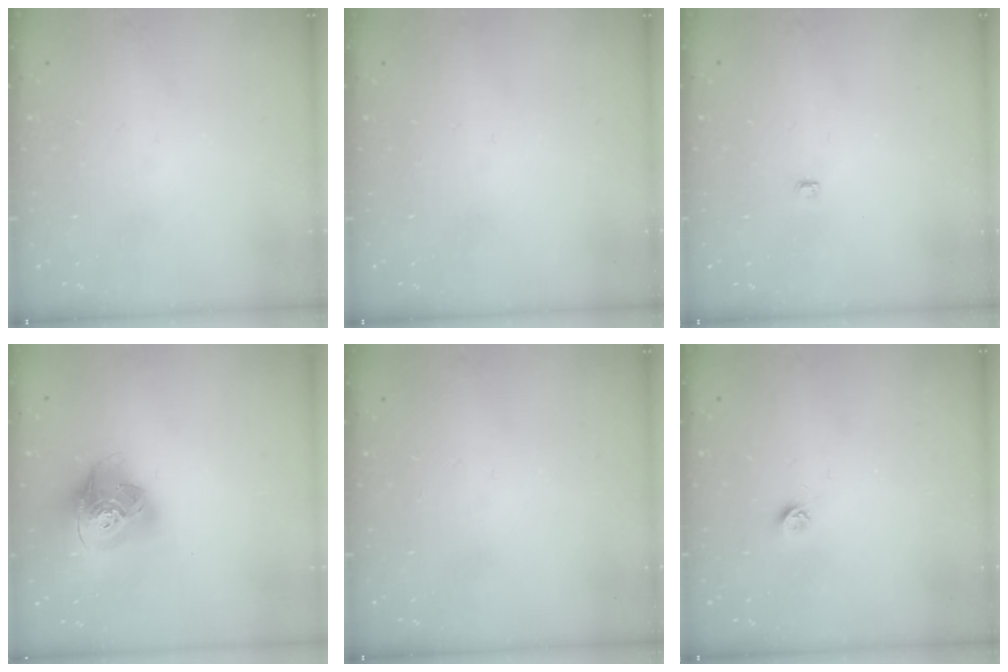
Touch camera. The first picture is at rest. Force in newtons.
{"total": 0.0}
{"total": 2.8, "press": 2.7, "slide": 0.3}
{"total": 17.1, "press": 17.0, "slide": 2.2}
{"total": 0.0}
{"total": 5.0, "press": 4.9, "slide": 0.7}